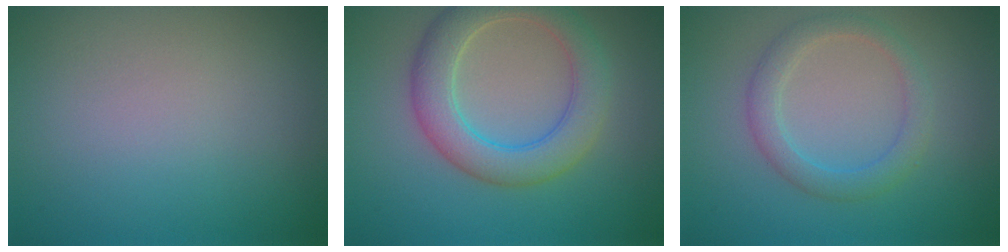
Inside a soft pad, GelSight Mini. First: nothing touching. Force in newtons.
{"total": 5.4, "press": 5.4, "slide": 0.2}
{"total": 2.7, "press": 2.6, "slide": 0.3}